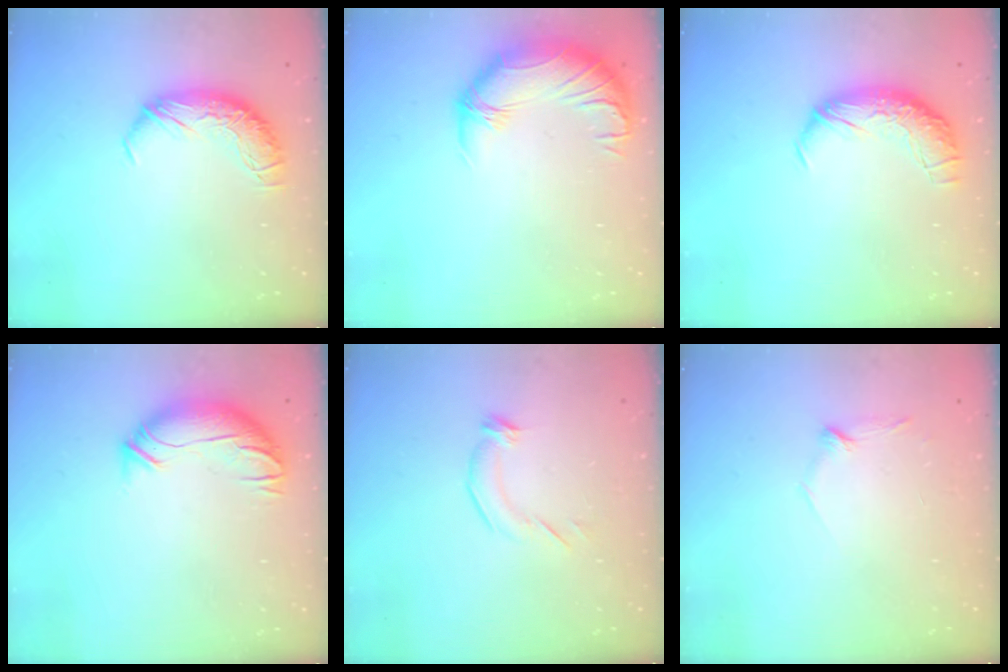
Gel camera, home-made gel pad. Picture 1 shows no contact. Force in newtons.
{"total": 2.4, "press": 0.8, "slide": 2.3}
{"total": 2.3, "press": 0.9, "slide": 2.1}
{"total": 3.7, "press": 2.6, "slide": 2.7}
{"total": 4.0, "press": 3.8, "slide": 1.2}
{"total": 7.3, "press": 7.2, "slide": 0.7}